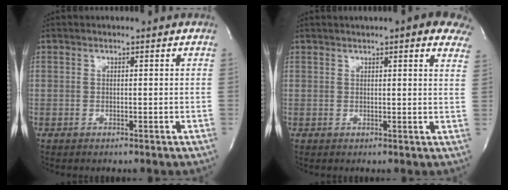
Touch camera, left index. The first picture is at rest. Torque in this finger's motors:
{"motor_torque": [0.18, -0.26, 0.72, 0.11]}